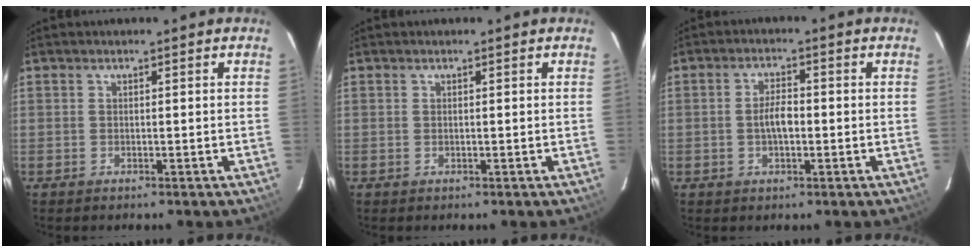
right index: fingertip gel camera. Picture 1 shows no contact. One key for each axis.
{"total": 0.0}
{"total": 3.8, "fx": -0.7, "fy": 1.6, "fz": 3.4, "tx": -0.064, "ty": 0.006, "tz": -0.010}